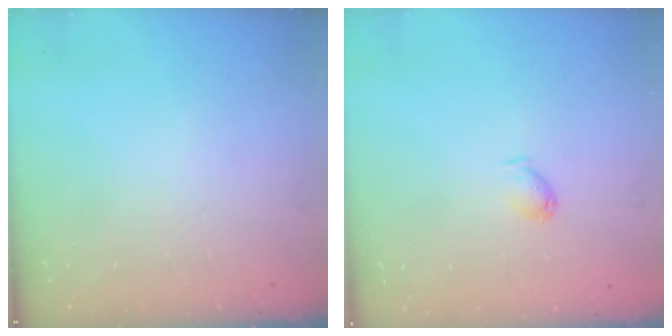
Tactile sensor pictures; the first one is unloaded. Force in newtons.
{"total": 3.4, "press": 3.4, "slide": 0.6}